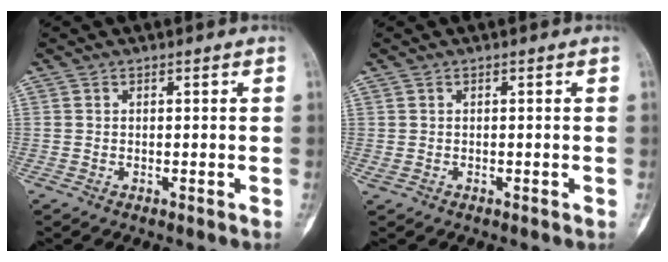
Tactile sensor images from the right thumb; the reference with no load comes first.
{"total": 0.6, "force": [-0.2, 0.4, 0.3], "torque": [-0.009, 0.004, 0.000]}